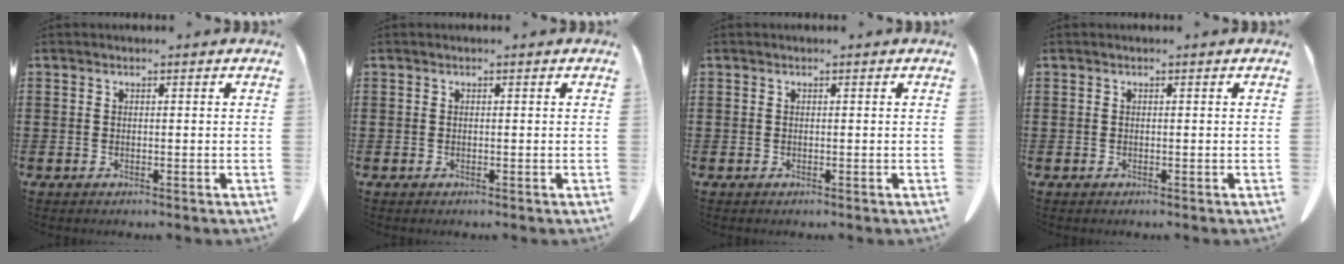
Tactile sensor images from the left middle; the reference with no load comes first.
{"total": 0.0}
{"total": 0.0}
{"total": 0.0}